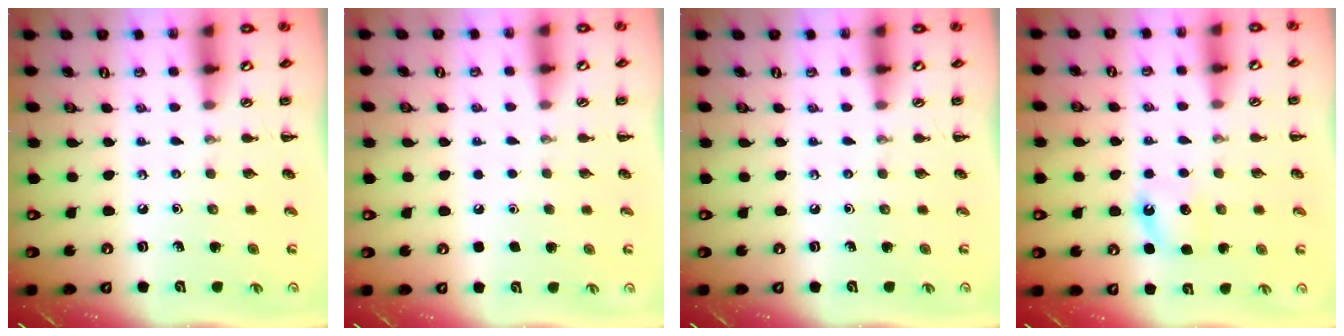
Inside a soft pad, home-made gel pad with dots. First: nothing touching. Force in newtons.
{"total": 1.8, "press": 1.8, "slide": 0.1}
{"total": 0.0}
{"total": 5.0, "press": 4.7, "slide": 1.6}